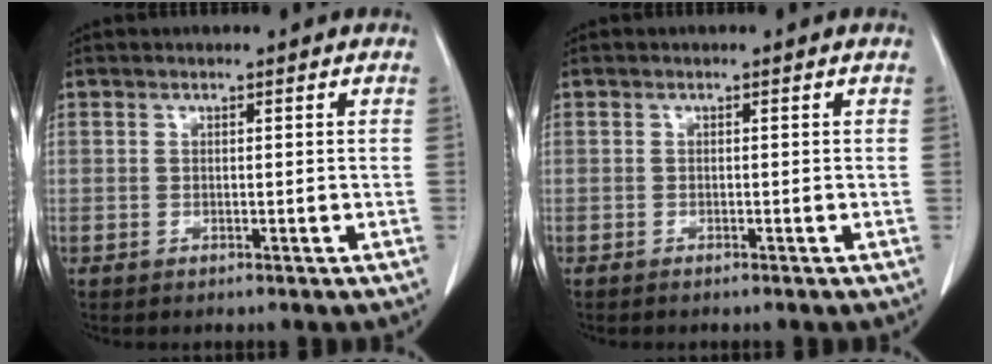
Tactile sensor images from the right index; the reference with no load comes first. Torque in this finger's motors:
{"motor_torque": [-0.06, 0.01, 0.03, 0.01]}